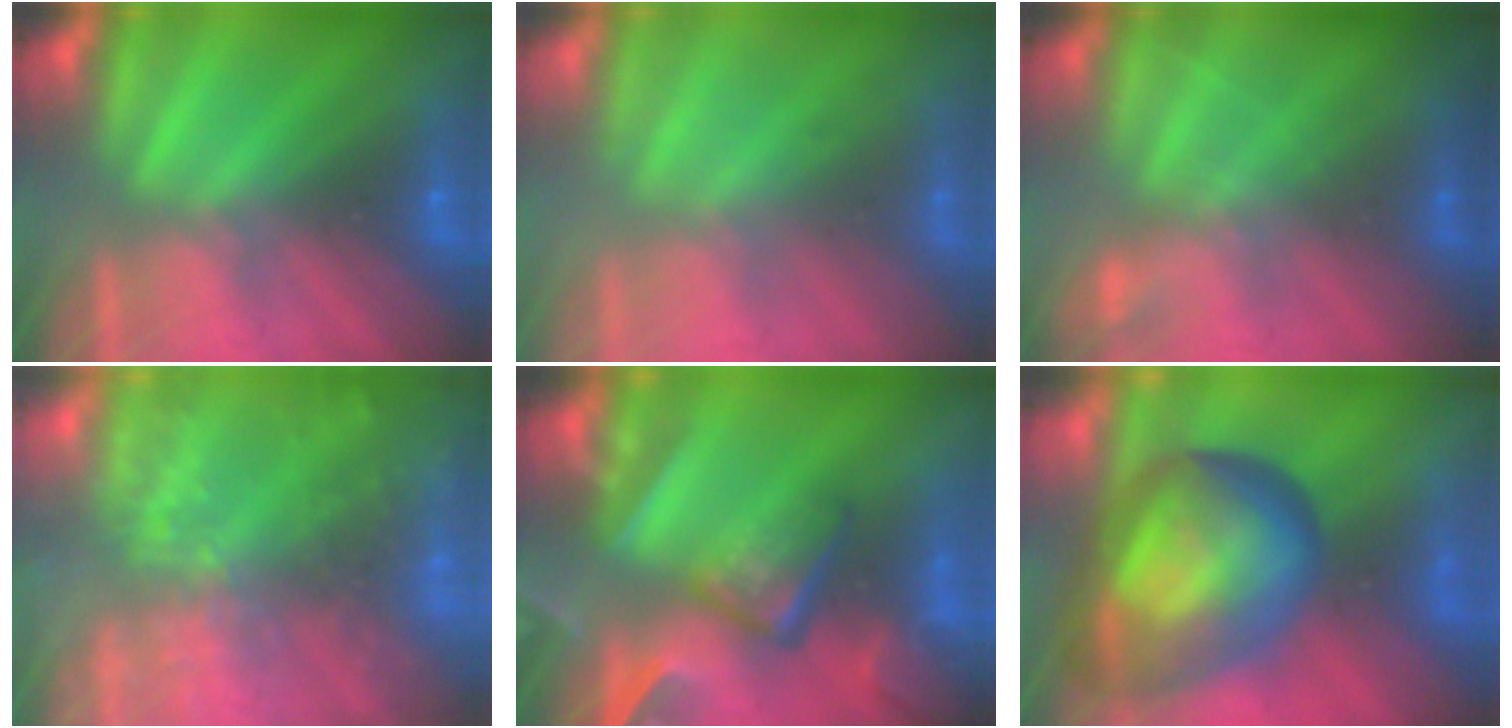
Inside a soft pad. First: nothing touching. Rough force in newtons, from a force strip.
{"total": 2.2}
{"total": 2.2}
{"total": 9.0}
{"total": 7.6}
{"total": 9.6}